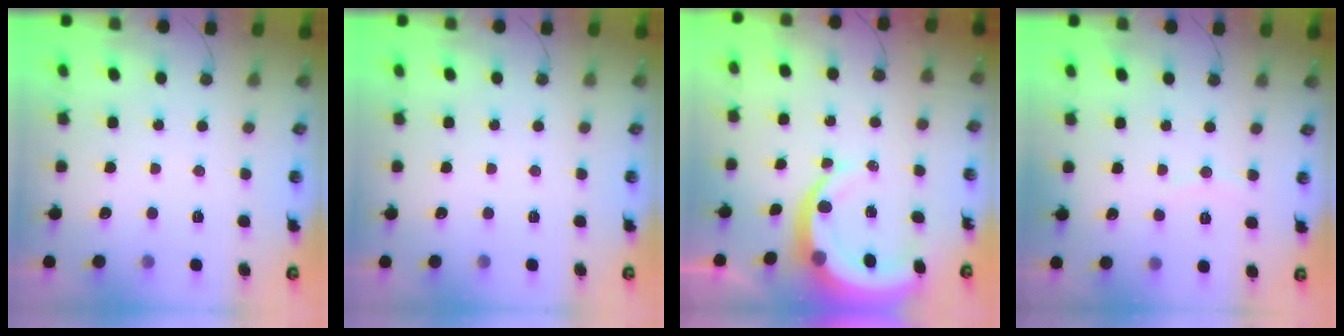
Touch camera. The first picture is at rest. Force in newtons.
{"total": 0.0}
{"total": 10.3, "press": 10.2, "slide": 1.2}
{"total": 3.8, "press": 3.8, "slide": 0.4}